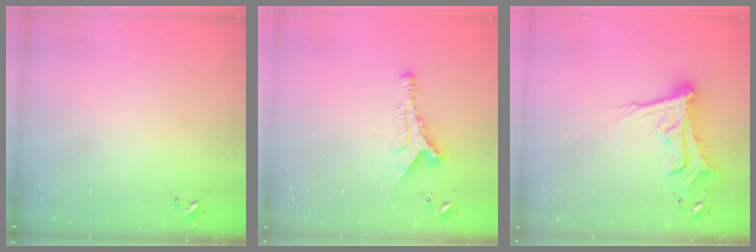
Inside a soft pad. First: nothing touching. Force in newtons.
{"total": 8.7, "press": 8.6, "slide": 0.5}
{"total": 16.7, "press": 16.6, "slide": 1.8}